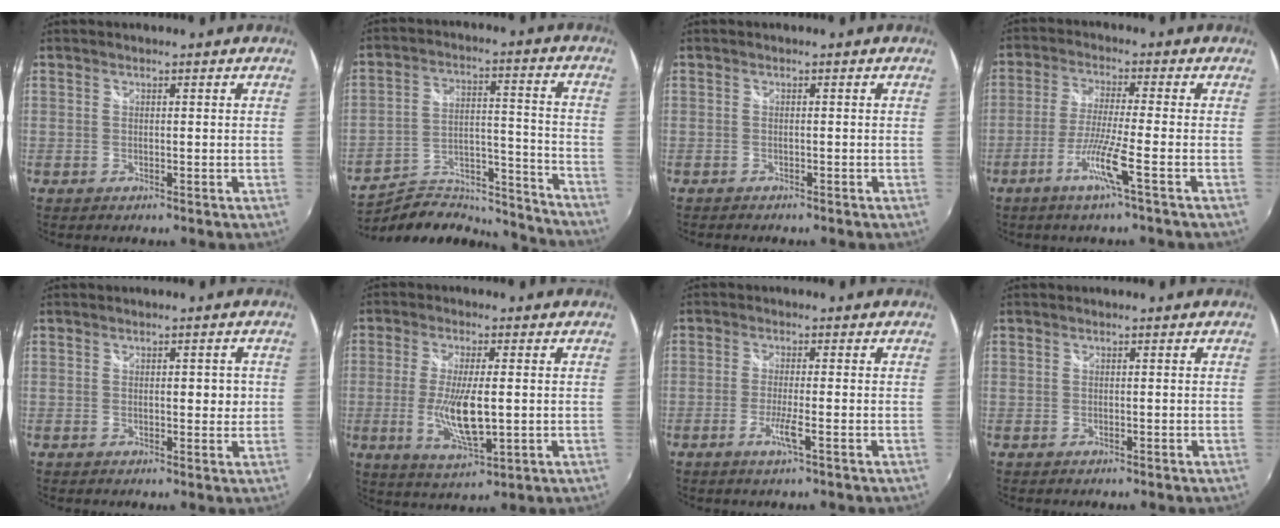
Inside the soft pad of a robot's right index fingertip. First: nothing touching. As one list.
[{"total": 19.0, "force": [-16.7, 6.7, 6.3], "torque": [-0.109, 0.036, -0.222]}, {"total": 1.2, "force": [-1.1, 0.2, 0.1], "torque": [-0.009, -0.007, -0.020]}, {"total": 7.3, "force": [-3.6, -1.2, 6.2], "torque": [-0.136, -0.009, -0.073]}, {"total": 2.4, "force": [0.2, 1.5, 1.9], "torque": [-0.020, 0.004, 0.004]}, {"total": 9.5, "force": [-1.1, 2.7, 9.0], "torque": [-0.176, -0.017, -0.017]}, {"total": 3.5, "force": [-1.7, -0.4, 3.1], "torque": [-0.065, -0.009, -0.035]}, {"total": 0.0}]